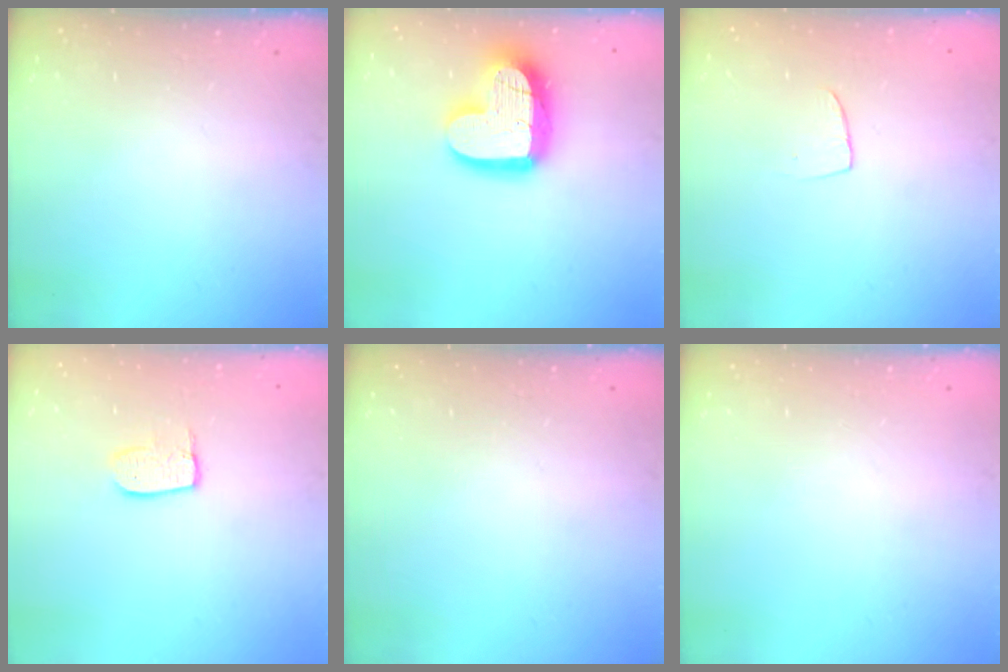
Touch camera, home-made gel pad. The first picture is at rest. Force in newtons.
{"total": 16.9, "press": 16.9, "slide": 1.4}
{"total": 3.1, "press": 3.1, "slide": 0.2}
{"total": 7.0, "press": 7.0, "slide": 0.3}
{"total": 0.0}
{"total": 0.0}